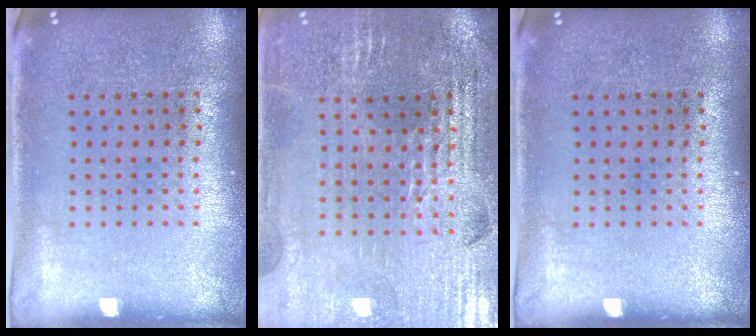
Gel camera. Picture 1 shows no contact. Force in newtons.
{"total": 2.9, "press": 2.9, "slide": 0.5}
{"total": 0.0}